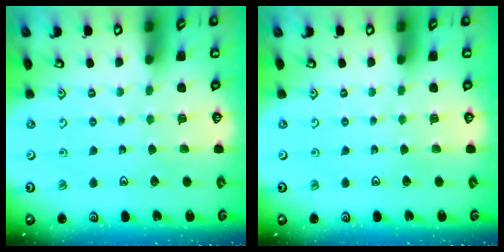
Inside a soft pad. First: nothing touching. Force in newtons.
{"total": 0.0}